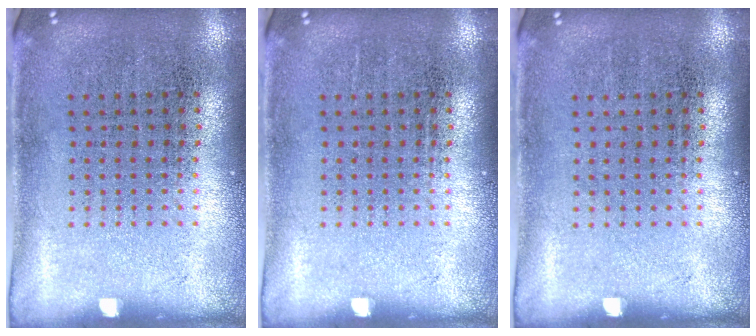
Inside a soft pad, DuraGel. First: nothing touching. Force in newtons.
{"total": 0.0}
{"total": 0.0}